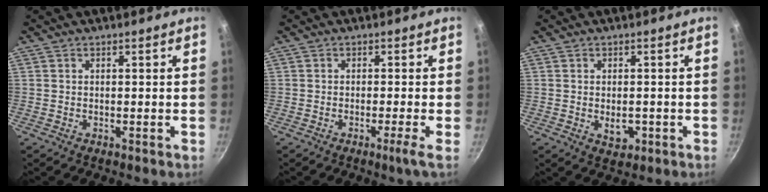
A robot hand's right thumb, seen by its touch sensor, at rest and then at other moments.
{"total": 2.4, "force": [-1.2, -0.7, 2.0], "torque": [-0.045, 0.001, -0.023]}
{"total": 3.5, "force": [-0.8, 2.3, 2.5], "torque": [-0.031, 0.000, -0.005]}